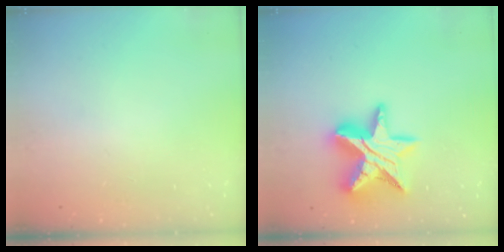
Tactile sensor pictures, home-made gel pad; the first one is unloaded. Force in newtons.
{"total": 19.1, "press": 19.1, "slide": 1.3}